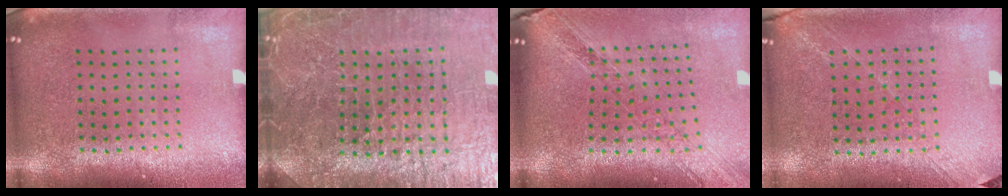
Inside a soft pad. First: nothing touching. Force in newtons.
{"total": 5.2, "press": 4.9, "slide": 1.8}
{"total": 1.3, "press": 1.3, "slide": 0.4}
{"total": 1.2, "press": 1.0, "slide": 0.7}